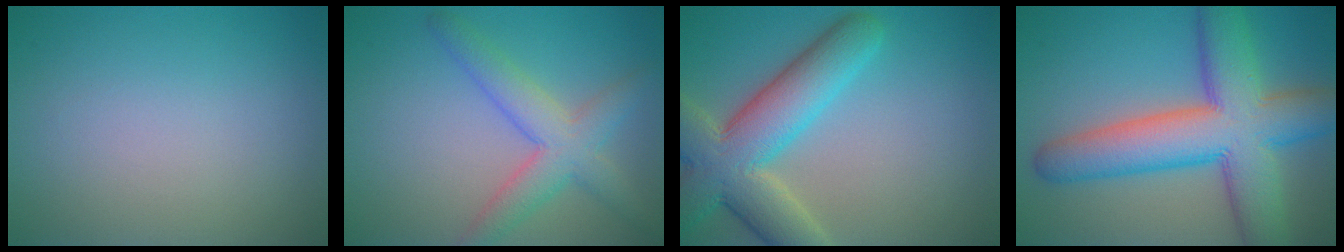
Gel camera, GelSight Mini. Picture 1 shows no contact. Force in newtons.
{"total": 4.6, "press": 4.6, "slide": 0.2}
{"total": 9.0, "press": 9.0, "slide": 0.6}
{"total": 11.4, "press": 11.4, "slide": 0.6}